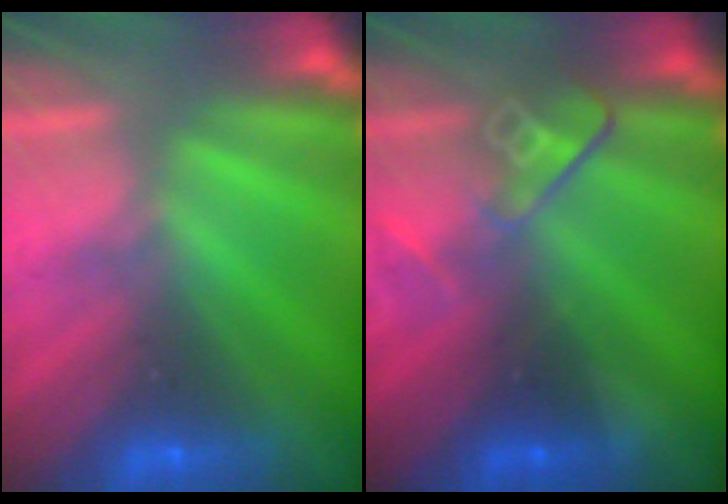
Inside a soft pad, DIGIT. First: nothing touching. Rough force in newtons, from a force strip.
{"total": 2.6}